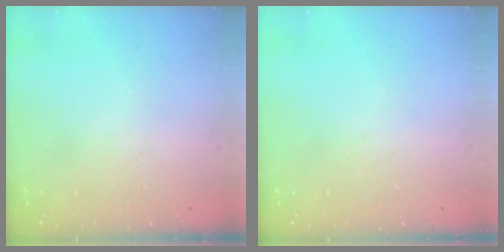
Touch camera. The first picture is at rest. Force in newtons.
{"total": 0.0}